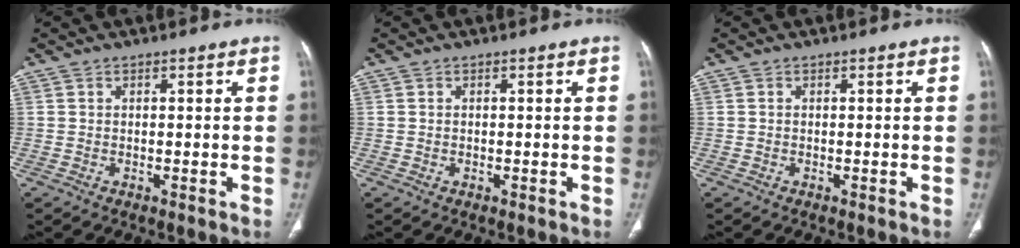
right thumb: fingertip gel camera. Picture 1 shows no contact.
{"total": 0.0}
{"total": 0.0}